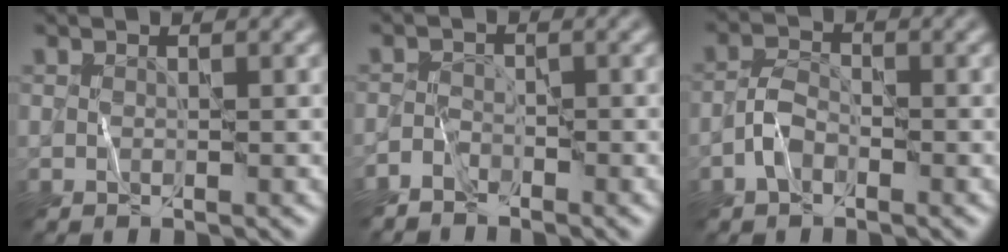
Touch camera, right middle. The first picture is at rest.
{"total": 1.8, "force": [-1.7, 0.6, 0.3], "torque": [-0.006, 0.004, -0.041]}
{"total": 2.3, "force": [-1.3, 1.3, 1.4], "torque": [-0.026, 0.010, -0.032]}